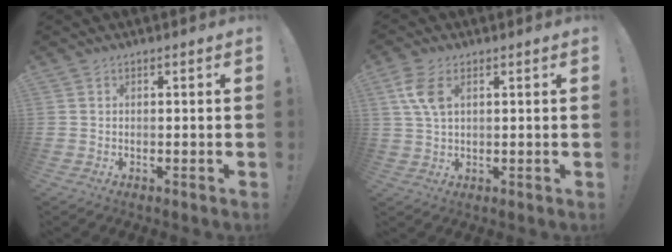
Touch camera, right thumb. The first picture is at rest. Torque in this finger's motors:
{"motor_torque": [-0.12, 0.08, 0.65, 0.40, 0.11]}